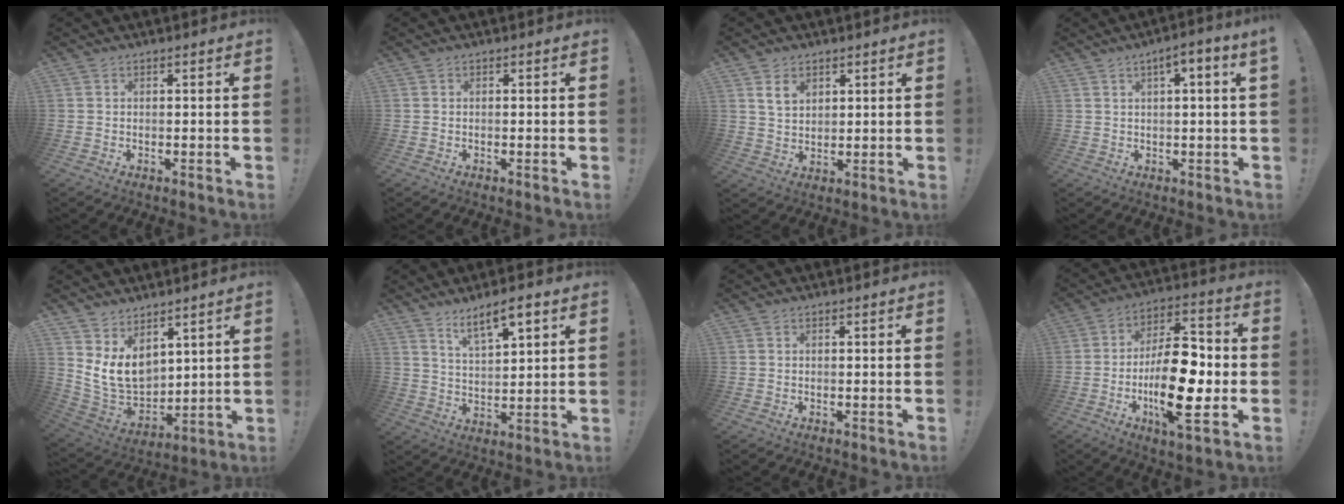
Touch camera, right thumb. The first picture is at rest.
{"total": 0.0}
{"total": 5.9, "force": [3.2, 4.1, 2.7], "torque": [-0.045, -0.010, 0.060]}
{"total": 4.1, "force": [1.2, -0.1, 3.9], "torque": [-0.061, -0.007, 0.016]}
{"total": 11.8, "force": [5.0, 8.5, 6.5], "torque": [-0.130, -0.046, 0.104]}
{"total": 8.8, "force": [6.3, 2.4, 5.7], "torque": [-0.095, -0.029, 0.109]}
{"total": 0.0}
{"total": 20.6, "force": [-4.8, 8.3, 18.3], "torque": [-0.315, 0.018, -0.073]}